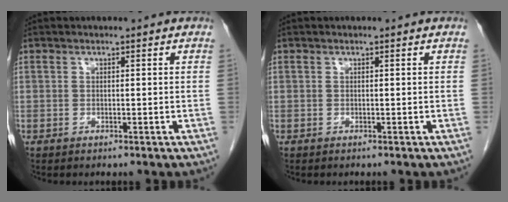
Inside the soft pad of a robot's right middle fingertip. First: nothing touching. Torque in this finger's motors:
{"motor_torque": [-0.18, 0.02, -0.02, -0.01]}